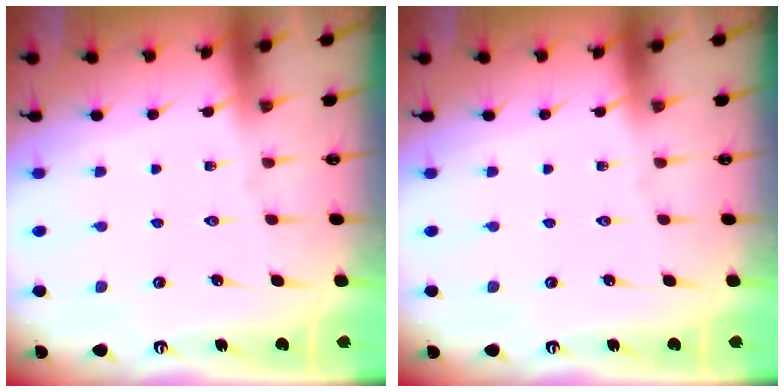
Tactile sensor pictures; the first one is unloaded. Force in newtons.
{"total": 0.0}